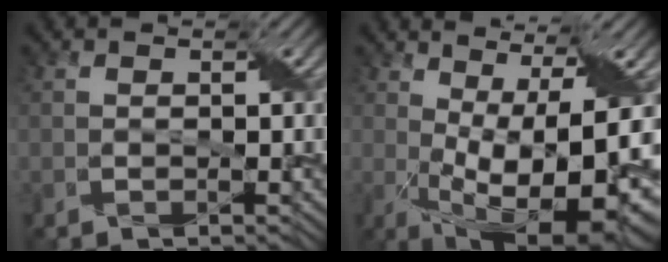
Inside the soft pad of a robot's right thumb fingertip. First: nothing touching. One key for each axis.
{"total": 16.9, "fx": -0.1, "fy": 6.1, "fz": 15.7, "tx": -0.236, "ty": -0.018, "tz": 0.022}